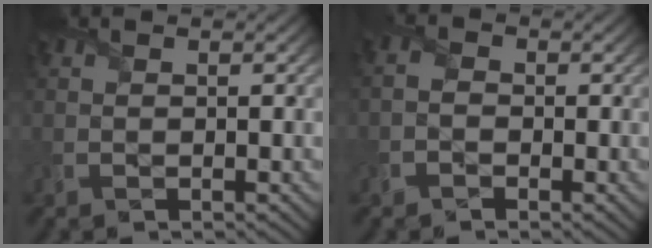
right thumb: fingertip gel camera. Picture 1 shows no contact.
{"total": 1.8, "force": [-1.1, 1.3, 0.5], "torque": [-0.010, 0.006, -0.028]}